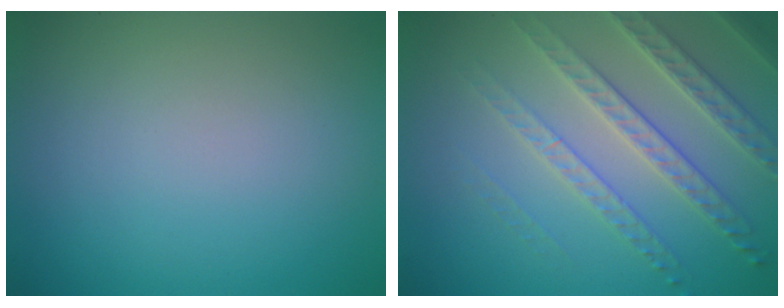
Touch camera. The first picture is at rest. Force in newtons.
{"total": 4.8, "press": 4.1, "slide": 2.5}